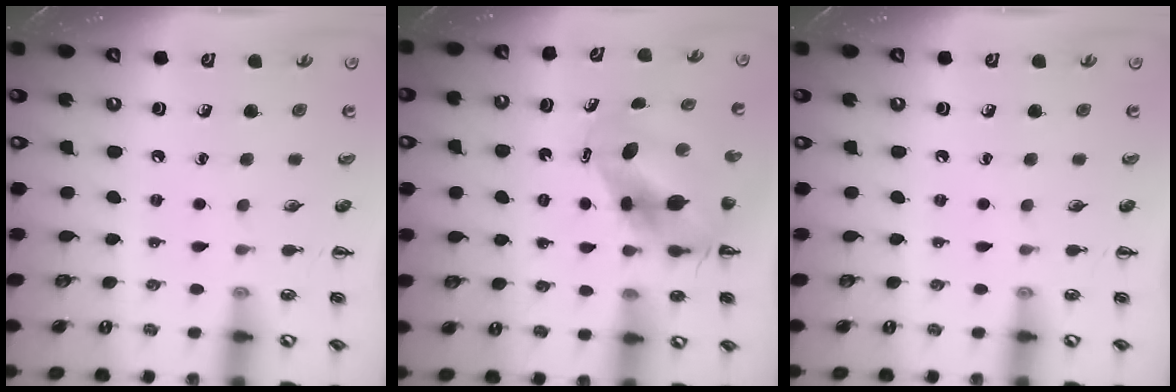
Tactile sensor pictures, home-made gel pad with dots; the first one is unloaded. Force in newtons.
{"total": 6.2, "press": 6.1, "slide": 1.1}
{"total": 0.0}